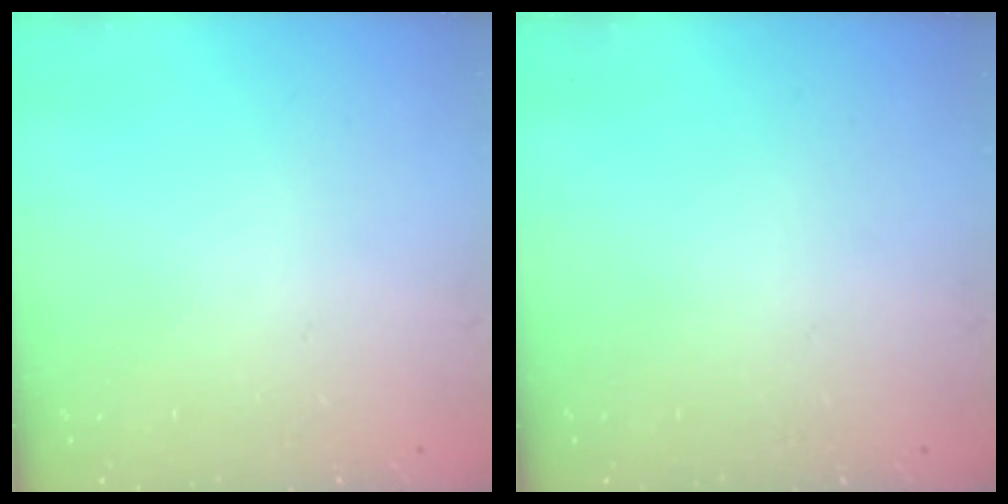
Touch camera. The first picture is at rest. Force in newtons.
{"total": 0.0}